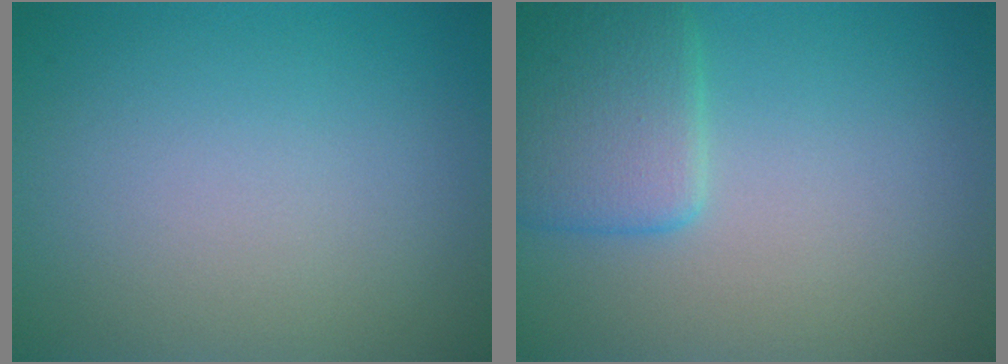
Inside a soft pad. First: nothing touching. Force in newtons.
{"total": 3.9, "press": 3.9, "slide": 0.2}